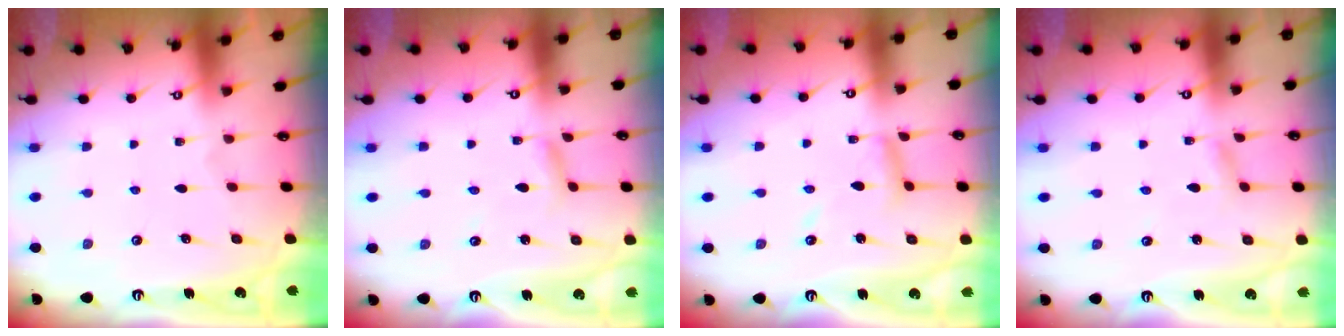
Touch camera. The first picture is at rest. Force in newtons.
{"total": 3.4, "press": 3.4, "slide": 0.4}
{"total": 9.0, "press": 8.9, "slide": 0.6}
{"total": 1.9, "press": 1.9, "slide": 0.1}